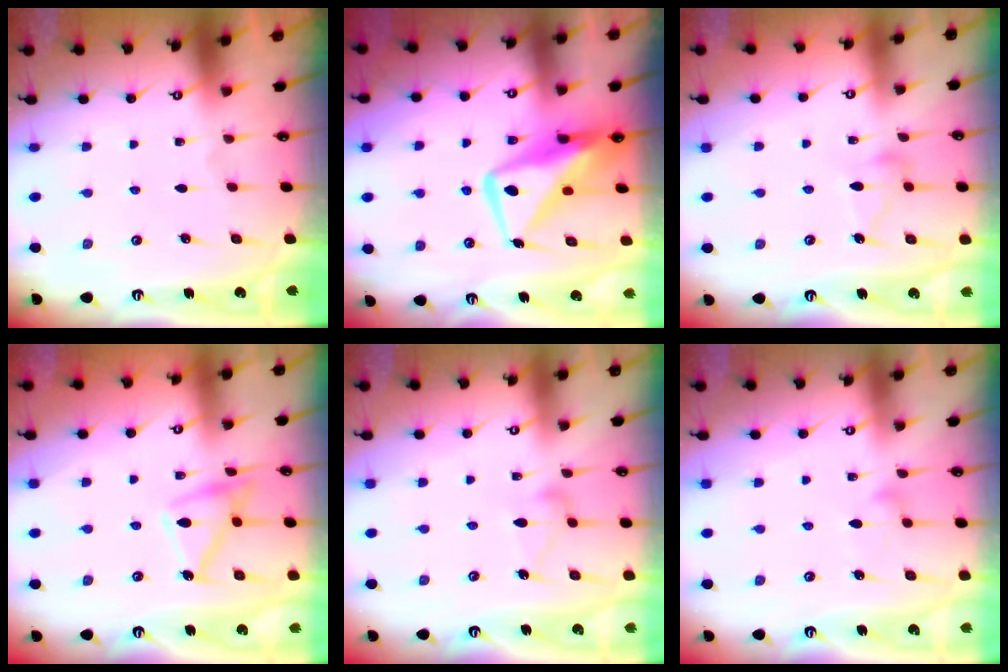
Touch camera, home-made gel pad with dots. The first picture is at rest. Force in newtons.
{"total": 14.2, "press": 14.0, "slide": 2.0}
{"total": 8.3, "press": 8.3, "slide": 0.5}
{"total": 13.1, "press": 13.1, "slide": 0.6}
{"total": 9.8, "press": 9.8, "slide": 0.2}
{"total": 8.4, "press": 8.4, "slide": 0.5}